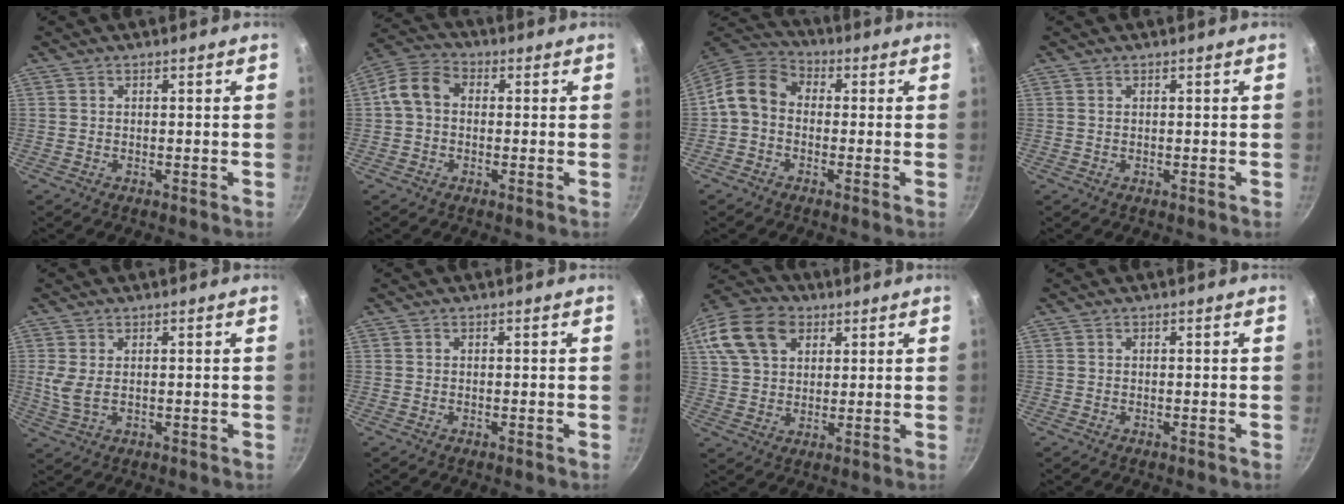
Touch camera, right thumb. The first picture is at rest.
{"total": 7.1, "force": [0.1, 5.5, 4.5], "torque": [-0.074, 0.023, -0.018]}
{"total": 8.9, "force": [-0.6, 7.0, 5.4], "torque": [-0.088, 0.034, -0.034]}
{"total": 0.0}
{"total": 4.2, "force": [0.6, 2.2, 3.5], "torque": [-0.068, -0.004, 0.017]}
{"total": 0.0}
{"total": 15.4, "force": [6.6, 10.7, 9.0], "torque": [-0.160, 0.011, 0.112]}
{"total": 0.0}